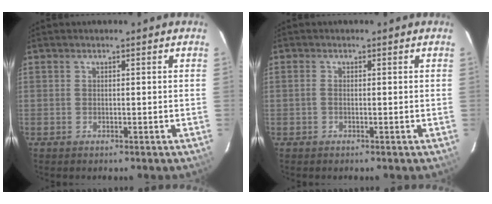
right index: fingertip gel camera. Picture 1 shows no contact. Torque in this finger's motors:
{"motor_torque": [-0.07, 0.03, -0.06, 0.00]}